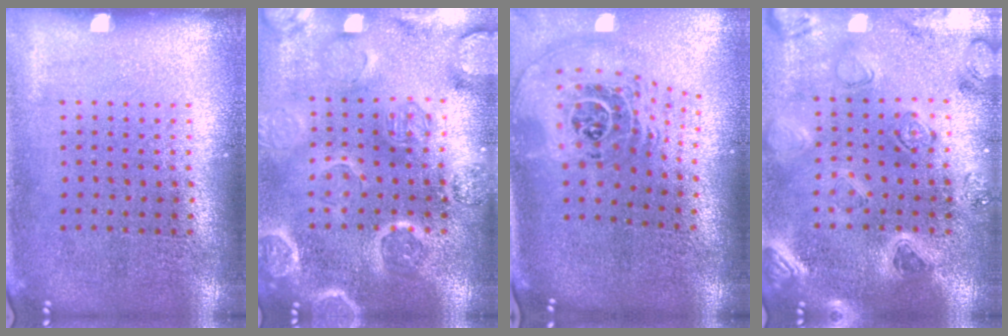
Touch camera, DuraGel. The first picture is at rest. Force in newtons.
{"total": 3.4, "press": 3.3, "slide": 0.8}
{"total": 2.5, "press": 1.8, "slide": 1.8}
{"total": 2.3, "press": 2.3, "slide": 0.1}